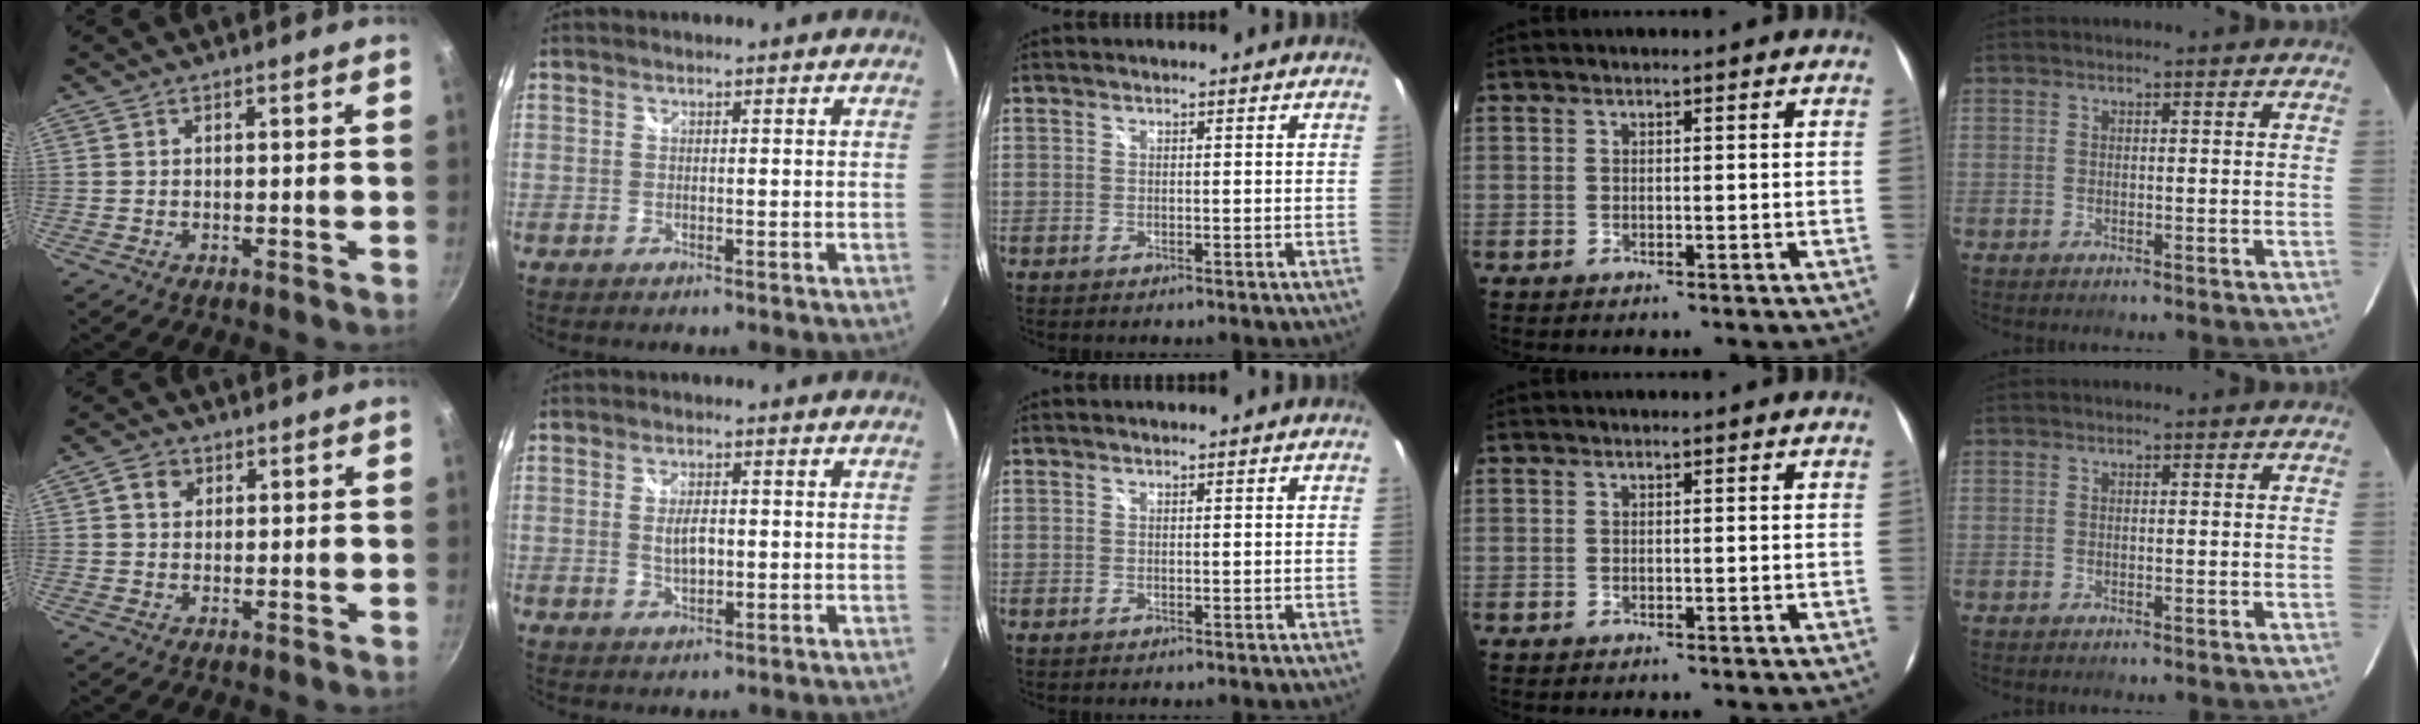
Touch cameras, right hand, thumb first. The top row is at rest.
{"thumb": {"total": 3.2, "force": [1.2, 2.6, 1.5], "torque": [-0.009, 0.001, 0.015]}, "index": {"total": 3.8, "force": [-0.1, 1.8, 3.3], "torque": [-0.057, -0.002, 0.000]}}